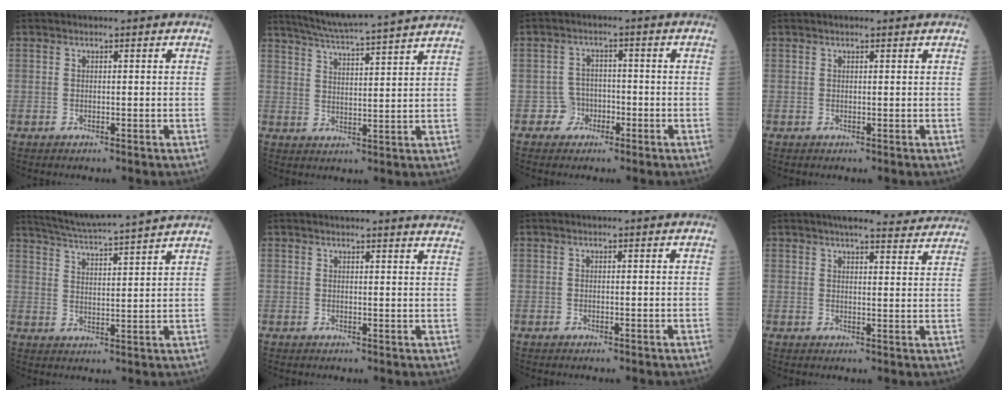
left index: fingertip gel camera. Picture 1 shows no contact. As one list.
[{"total": 16.8, "force": [15.3, -1.3, 6.9], "torque": [-0.125, -0.006, 0.212]}, {"total": 3.2, "force": [-1.7, 2.7, -0.1], "torque": [0.006, 0.012, -0.033]}, {"total": 0.9, "force": [0.8, 0.1, 0.5], "torque": [-0.009, 0.008, 0.012]}, {"total": 14.8, "force": [13.6, -1.4, 5.5], "torque": [-0.106, -0.002, 0.197]}, {"total": 10.6, "force": [10.3, 0.0, 2.3], "torque": [-0.015, -0.029, 0.093]}, {"total": 0.0}, {"total": 14.6, "force": [13.6, 1.9, 4.8], "torque": [-0.045, 0.002, 0.150]}]